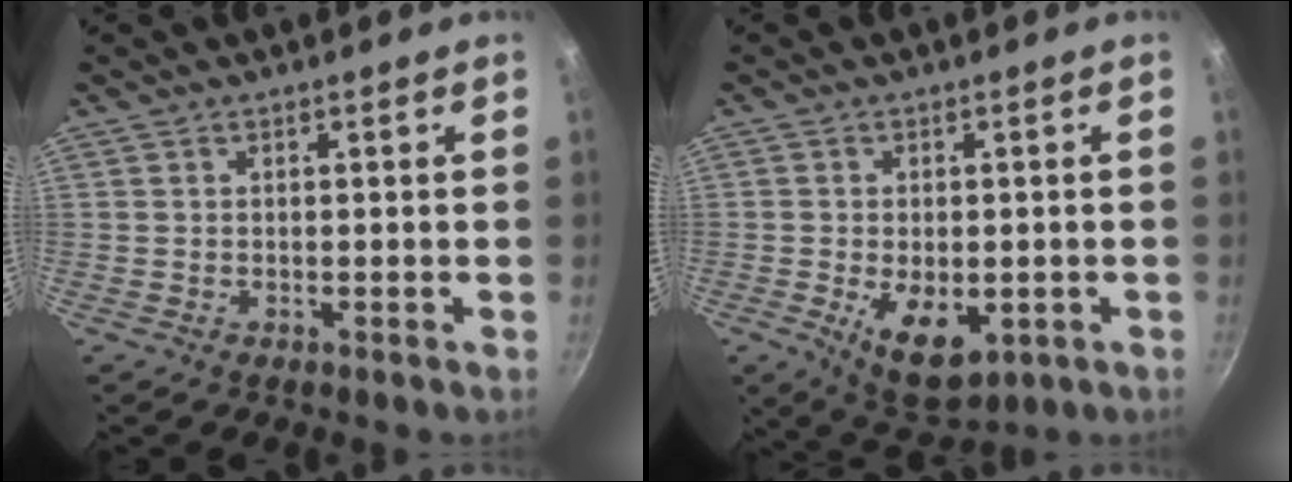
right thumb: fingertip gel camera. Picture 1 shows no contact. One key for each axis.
{"total": 9.9, "fx": -2.6, "fy": 5.7, "fz": 7.8, "tx": -0.099, "ty": -0.007, "tz": -0.023}